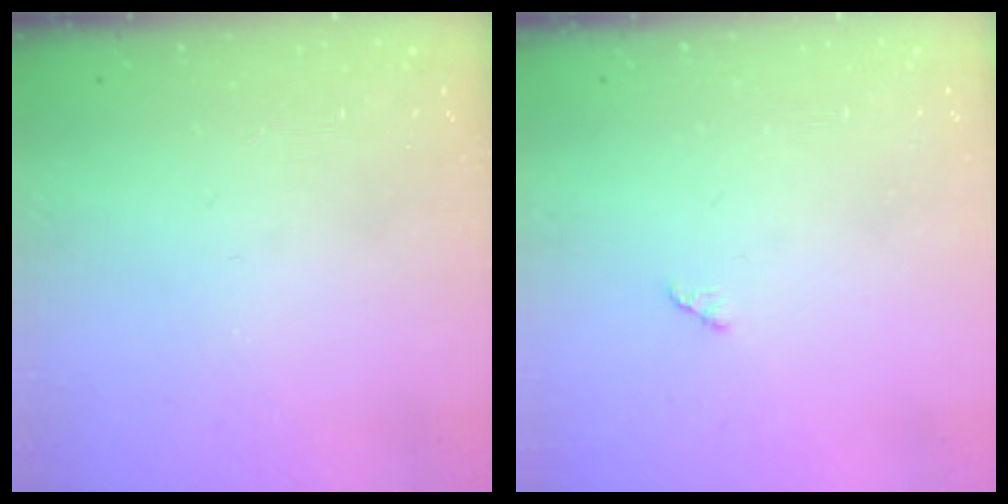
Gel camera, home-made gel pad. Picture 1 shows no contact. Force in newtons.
{"total": 2.8, "press": 2.8, "slide": 0.4}